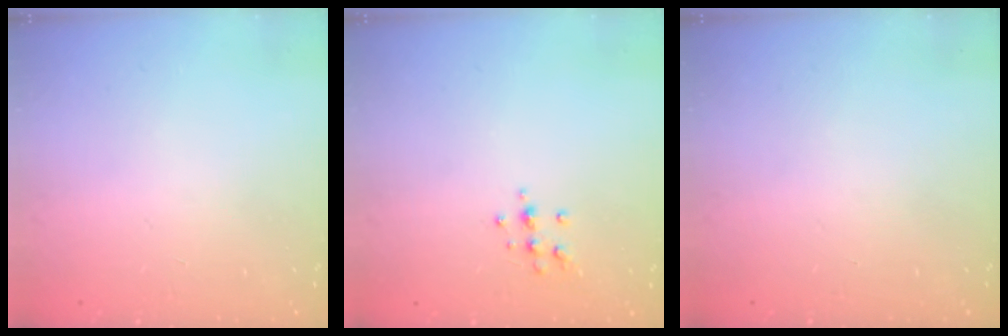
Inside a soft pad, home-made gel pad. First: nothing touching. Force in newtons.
{"total": 6.8, "press": 6.8, "slide": 0.6}
{"total": 0.0}